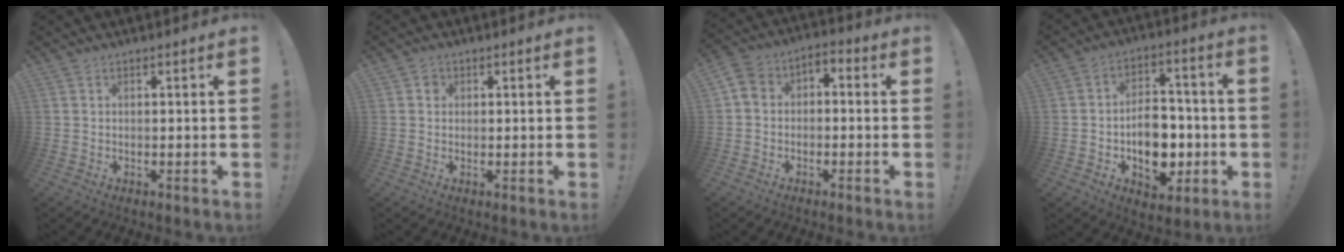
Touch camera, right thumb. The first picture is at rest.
{"total": 1.6, "force": [0.3, 1.4, 0.7], "torque": [-0.006, 0.001, 0.004]}
{"total": 5.9, "force": [-3.9, 4.0, 1.8], "torque": [-0.028, 0.030, -0.072]}
{"total": 13.9, "force": [-3.7, 10.0, 8.9], "torque": [-0.125, 0.026, -0.056]}